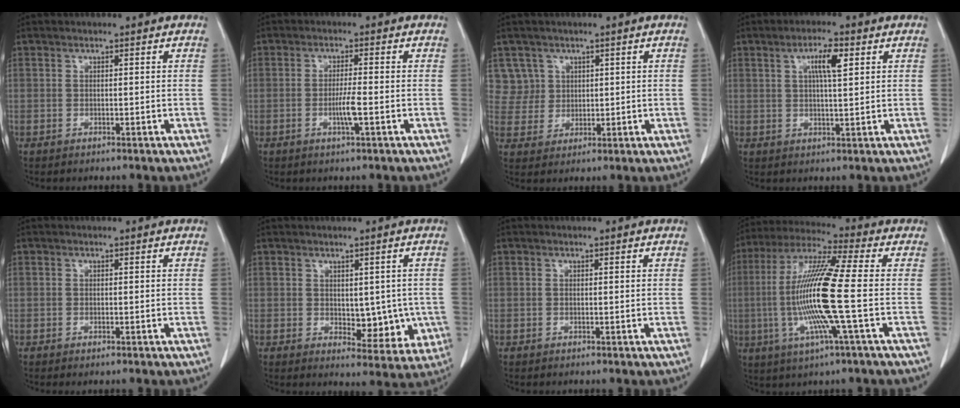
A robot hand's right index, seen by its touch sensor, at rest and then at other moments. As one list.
[{"total": 3.3, "force": [-1.0, -0.2, 3.1], "torque": [-0.061, -0.005, -0.019]}, {"total": 5.0, "force": [2.3, 4.4, -0.4], "torque": [0.020, 0.008, 0.050]}, {"total": 4.9, "force": [1.8, 0.7, 4.5], "torque": [-0.082, 0.002, 0.031]}, {"total": 0.6, "force": [-0.4, 0.1, 0.4], "torque": [-0.010, -0.002, -0.004]}, {"total": 6.9, "force": [-0.4, 3.9, 5.7], "torque": [-0.051, -0.005, 0.008]}, {"total": 0.0}, {"total": 15.4, "force": [-2.0, -0.6, 15.3], "torque": [-0.313, -0.006, -0.052]}]